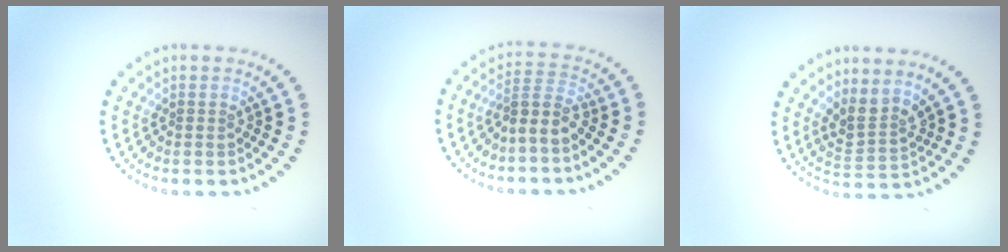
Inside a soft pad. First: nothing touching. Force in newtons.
{"total": 2.8, "press": 2.0, "slide": 2.0}
{"total": 2.7, "press": 2.0, "slide": 1.8}